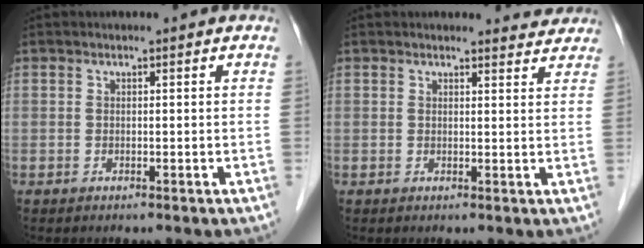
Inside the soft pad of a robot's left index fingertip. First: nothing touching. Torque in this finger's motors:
{"motor_torque": [0.31, -0.48, 0.10, -0.01]}